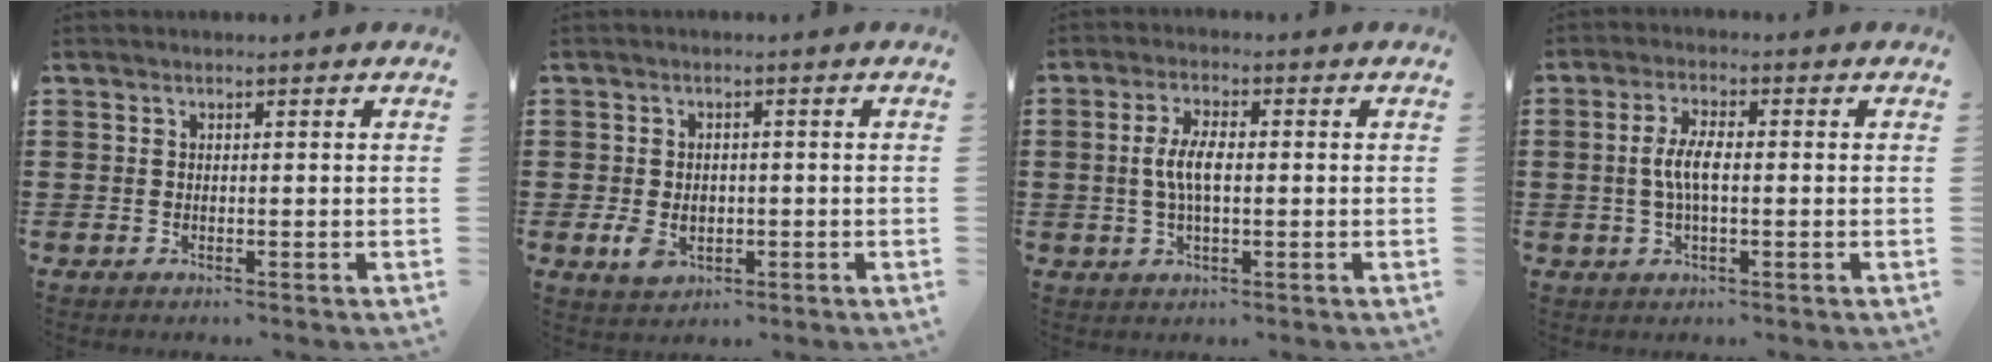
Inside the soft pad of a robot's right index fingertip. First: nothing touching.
{"total": 3.2, "force": [-0.7, 2.3, 2.1], "torque": [-0.041, 0.005, -0.011]}
{"total": 5.3, "force": [-0.1, 2.0, 5.0], "torque": [-0.107, 0.000, -0.008]}
{"total": 4.9, "force": [-0.2, 1.7, 4.6], "torque": [-0.100, -0.001, -0.010]}